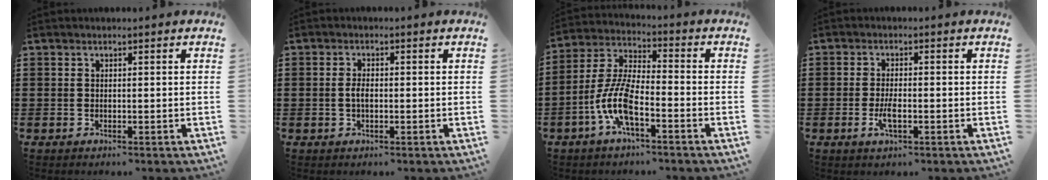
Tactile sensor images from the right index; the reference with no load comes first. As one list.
[{"total": 2.1, "force": [-0.2, 0.9, 1.9], "torque": [-0.045, -0.001, -0.007]}, {"total": 8.7, "force": [-4.0, 2.7, 7.2], "torque": [-0.182, -0.008, -0.084]}, {"total": 3.2, "force": [-1.1, 0.8, 2.9], "torque": [-0.063, -0.006, -0.022]}]